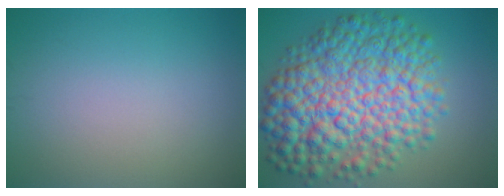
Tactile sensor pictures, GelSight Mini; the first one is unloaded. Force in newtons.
{"total": 12.2, "press": 12.2, "slide": 0.2}